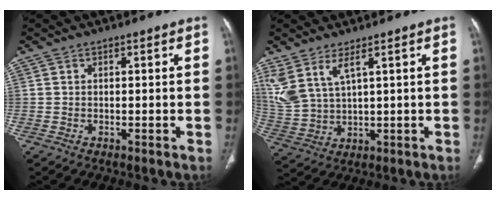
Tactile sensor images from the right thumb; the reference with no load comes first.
{"total": 8.8, "force": [5.0, 3.3, 6.4], "torque": [-0.153, -0.023, 0.120]}